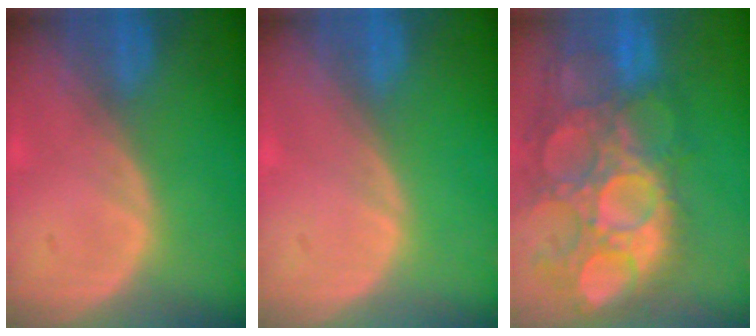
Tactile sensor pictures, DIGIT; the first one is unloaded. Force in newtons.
{"total": 0.0}
{"total": 15.0, "press": 12.6, "slide": 8.1}